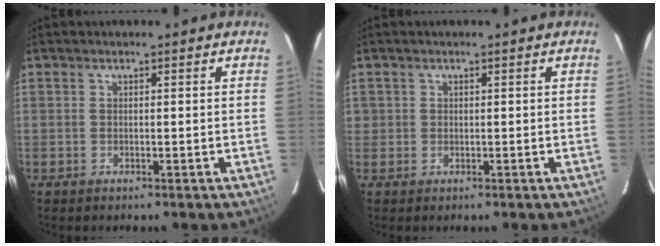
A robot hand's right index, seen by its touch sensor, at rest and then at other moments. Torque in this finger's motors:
{"motor_torque": [0.07, -0.08, 0.29, 0.04]}